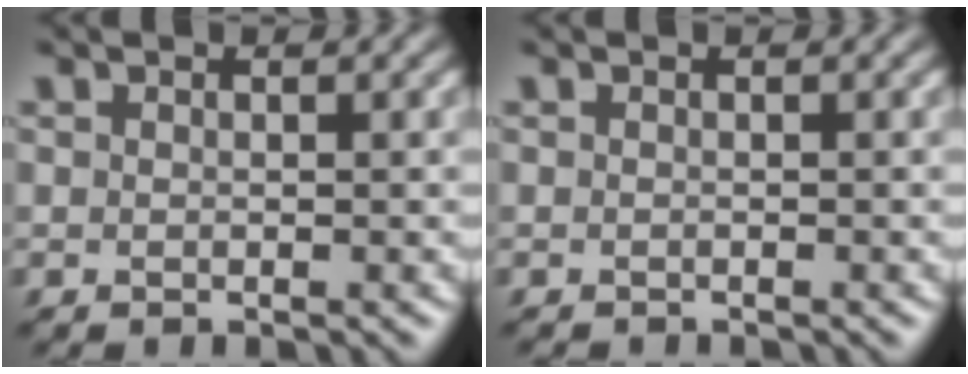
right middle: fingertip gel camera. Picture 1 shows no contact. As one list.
[{"total": 1.0, "force": [-1.0, 0.1, 0.3], "torque": [0.009, -0.003, -0.015]}]